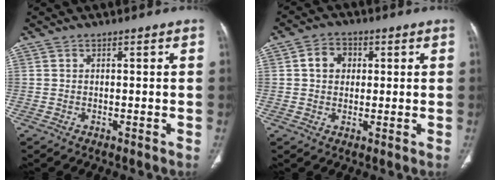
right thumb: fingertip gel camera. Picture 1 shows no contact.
{"total": 5.2, "force": [1.1, 4.3, 2.7], "torque": [-0.022, 0.008, 0.012]}